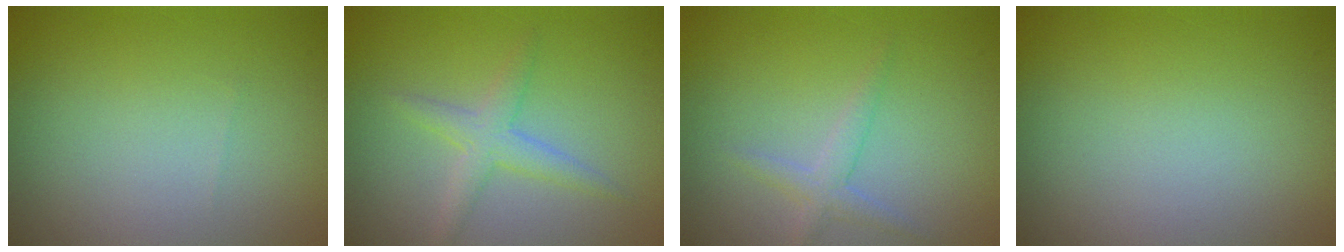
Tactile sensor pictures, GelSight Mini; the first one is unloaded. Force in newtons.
{"total": 2.4, "press": 2.4, "slide": 0.0}
{"total": 1.7, "press": 1.7, "slide": 0.1}
{"total": 0.0}